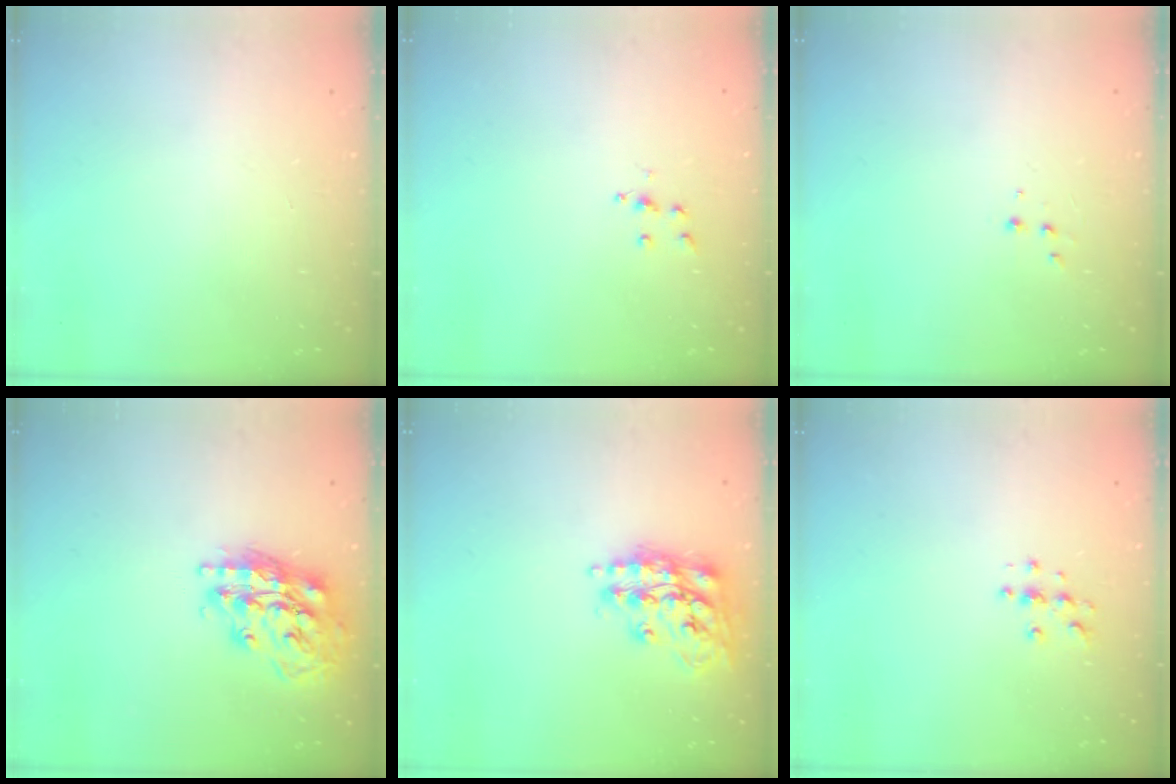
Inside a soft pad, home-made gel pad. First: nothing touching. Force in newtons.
{"total": 4.8, "press": 4.8, "slide": 0.5}
{"total": 1.9, "press": 1.9, "slide": 0.2}
{"total": 18.4, "press": 18.3, "slide": 1.7}
{"total": 16.5, "press": 16.5, "slide": 1.1}
{"total": 4.6, "press": 4.6, "slide": 0.4}